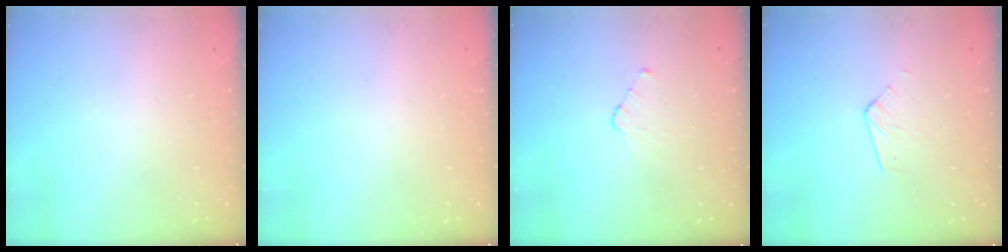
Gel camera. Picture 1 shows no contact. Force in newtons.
{"total": 0.0}
{"total": 2.5, "press": 2.5, "slide": 0.3}
{"total": 3.3, "press": 3.3, "slide": 0.3}